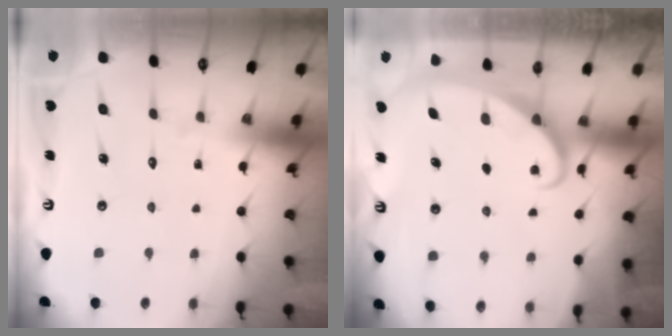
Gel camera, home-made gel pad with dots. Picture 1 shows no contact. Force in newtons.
{"total": 2.2, "press": 2.2, "slide": 0.2}